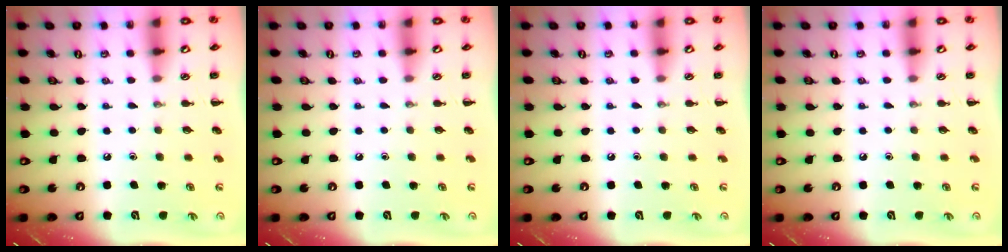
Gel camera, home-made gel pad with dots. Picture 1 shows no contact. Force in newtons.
{"total": 0.0}
{"total": 0.0}
{"total": 0.0}